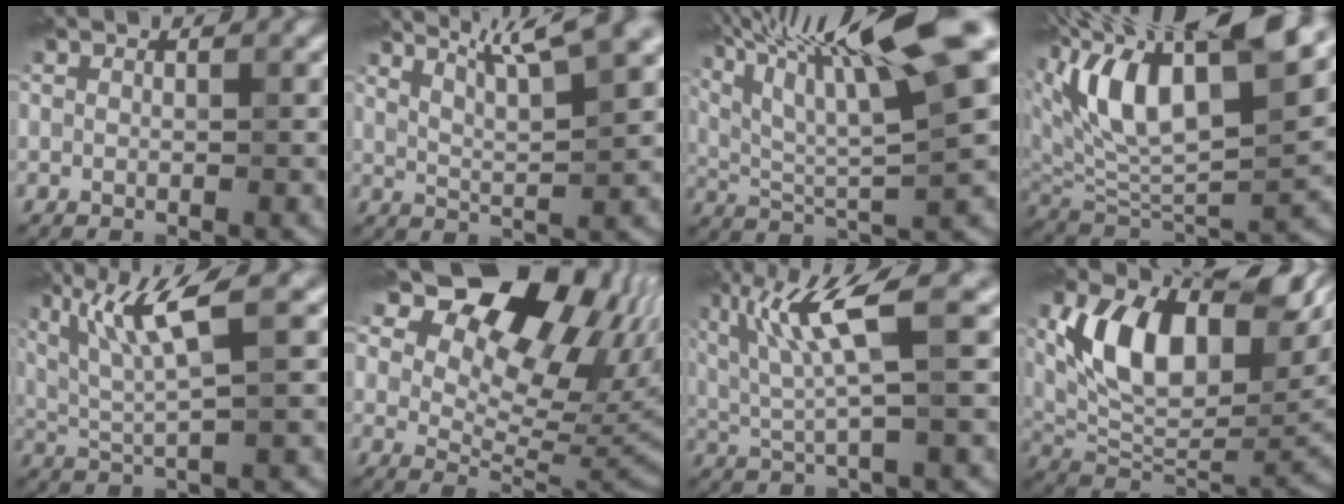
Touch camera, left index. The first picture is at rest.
{"total": 6.7, "force": [4.9, 1.1, 4.5], "torque": [-0.072, 0.029, 0.062]}
{"total": 15.3, "force": [7.7, 3.1, 12.8], "torque": [-0.234, 0.040, 0.139]}
{"total": 14.4, "force": [6.7, 6.0, 11.2], "torque": [-0.207, 0.024, 0.125]}
{"total": 5.9, "force": [2.3, 0.8, 5.4], "torque": [-0.112, 0.012, 0.060]}
{"total": 14.9, "force": [8.4, 8.1, 9.3], "torque": [-0.134, 0.026, 0.145]}
{"total": 6.1, "force": [1.8, 0.7, 5.8], "torque": [-0.125, 0.009, 0.046]}
{"total": 12.5, "force": [3.7, 6.9, 9.8], "torque": [-0.174, 0.007, 0.074]}